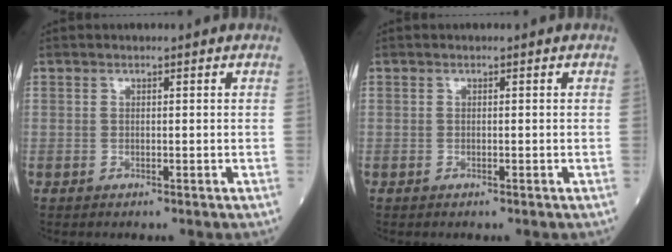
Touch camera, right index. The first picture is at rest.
{"total": 0.0}